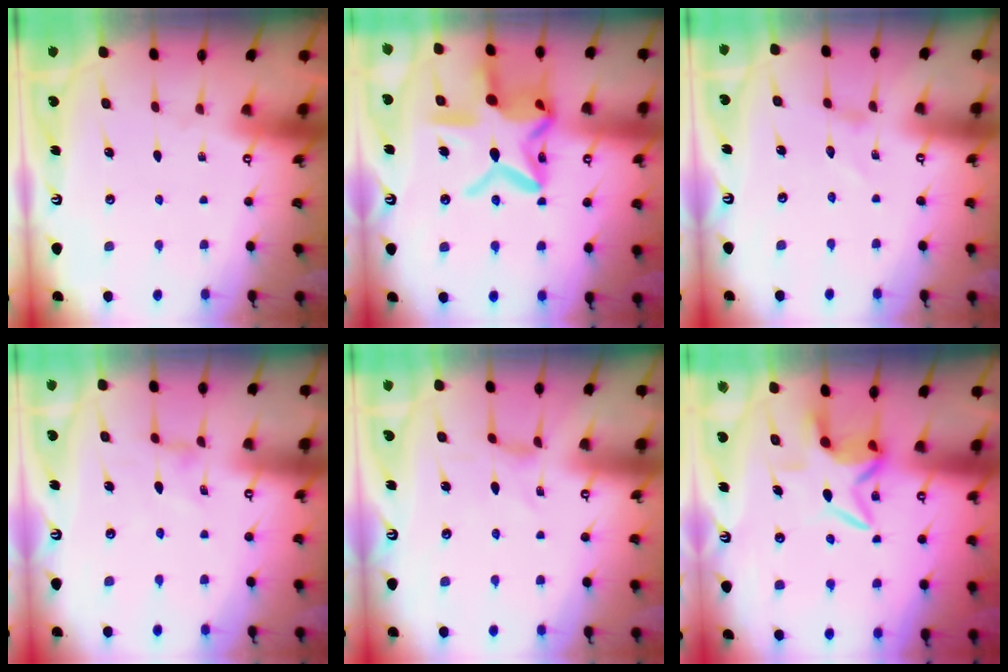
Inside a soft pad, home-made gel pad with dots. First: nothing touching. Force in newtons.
{"total": 20.4, "press": 20.4, "slide": 1.5}
{"total": 0.0}
{"total": 0.0}
{"total": 0.0}
{"total": 7.7, "press": 7.6, "slide": 1.0}